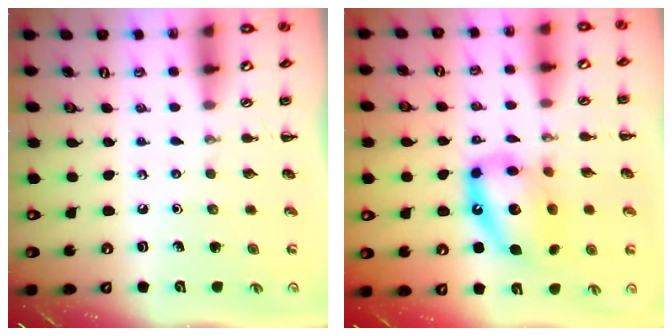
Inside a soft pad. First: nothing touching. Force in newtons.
{"total": 13.7, "press": 13.3, "slide": 3.4}